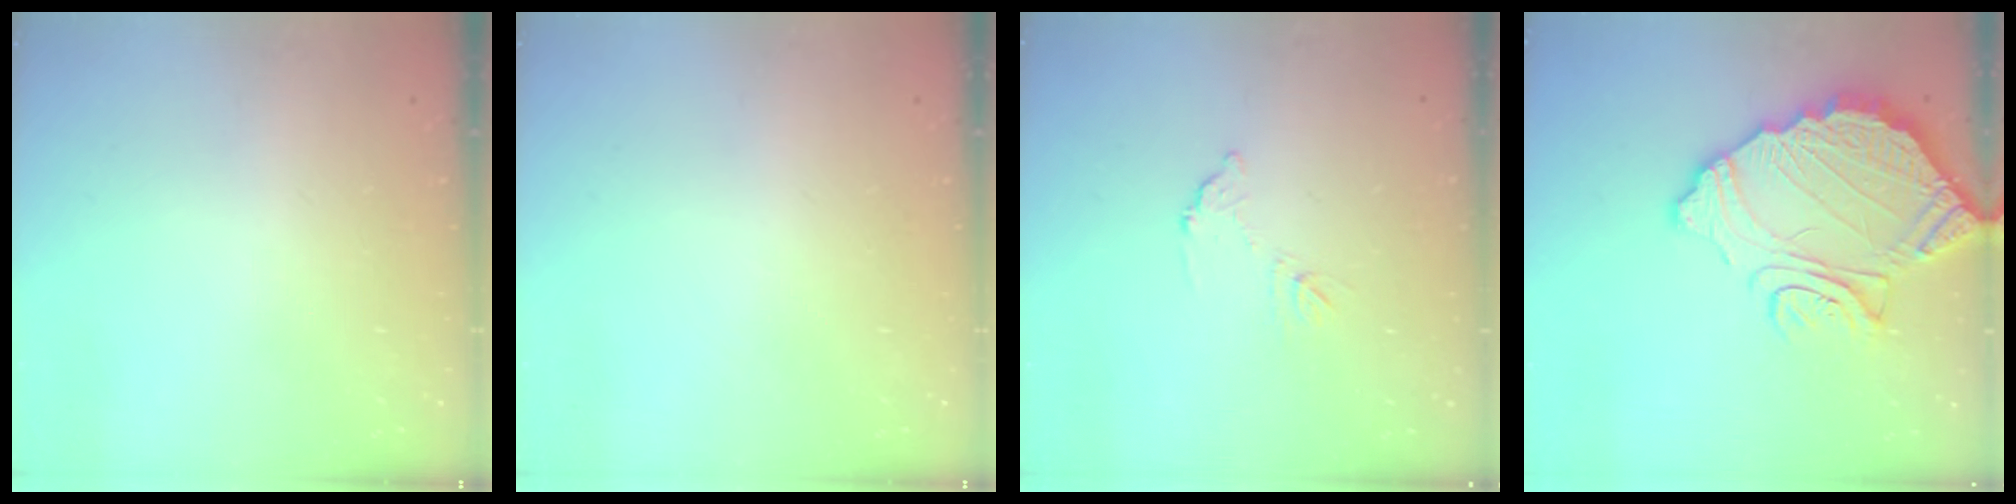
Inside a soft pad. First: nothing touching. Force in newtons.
{"total": 0.0}
{"total": 6.4, "press": 6.4, "slide": 0.3}
{"total": 15.6, "press": 15.6, "slide": 1.5}